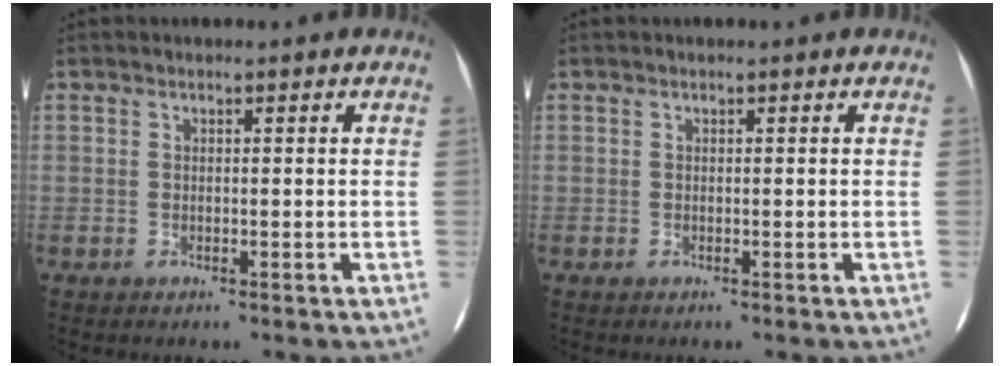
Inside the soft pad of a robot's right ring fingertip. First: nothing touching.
{"total": 0.0}